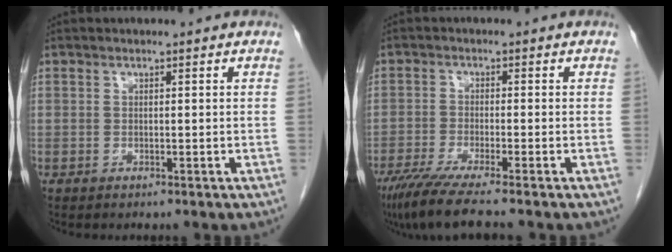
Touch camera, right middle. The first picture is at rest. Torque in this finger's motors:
{"motor_torque": [1.06, -0.88, 0.15, 0.06]}